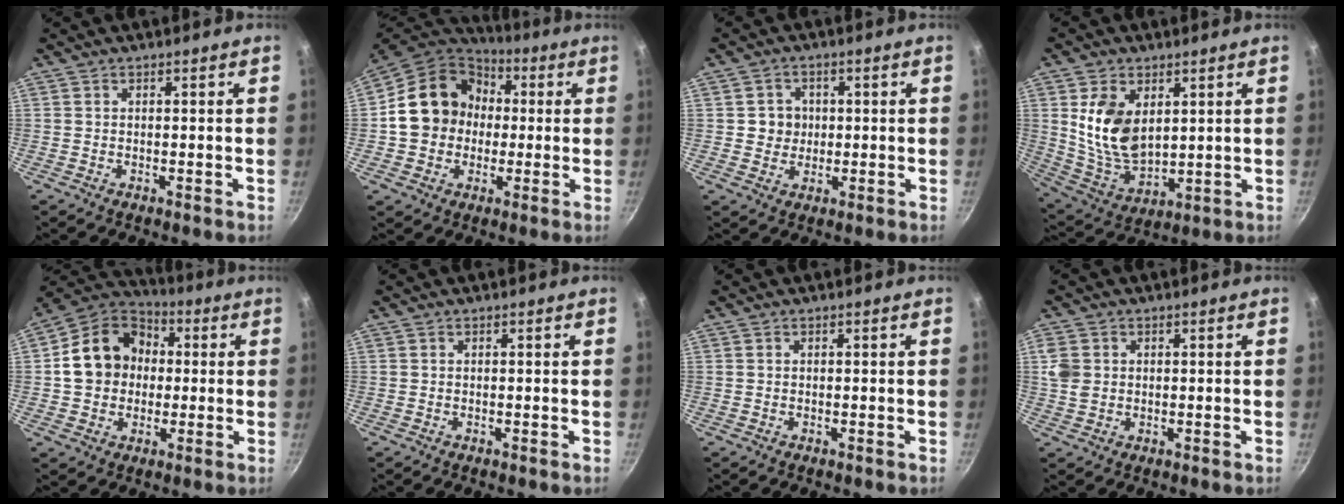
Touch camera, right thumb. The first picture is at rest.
{"total": 16.5, "force": [0.8, 14.3, 8.1], "torque": [-0.112, 0.038, 0.001]}
{"total": 4.2, "force": [0.4, 4.0, 1.2], "torque": [0.008, 0.002, 0.002]}
{"total": 13.0, "force": [3.3, 8.3, 9.4], "torque": [-0.158, -0.030, 0.079]}
{"total": 15.1, "force": [1.1, 12.6, 8.3], "torque": [-0.109, 0.031, 0.006]}
{"total": 0.0}
{"total": 0.0}
{"total": 4.2, "force": [0.7, 3.5, 2.2], "torque": [-0.036, -0.005, 0.013]}